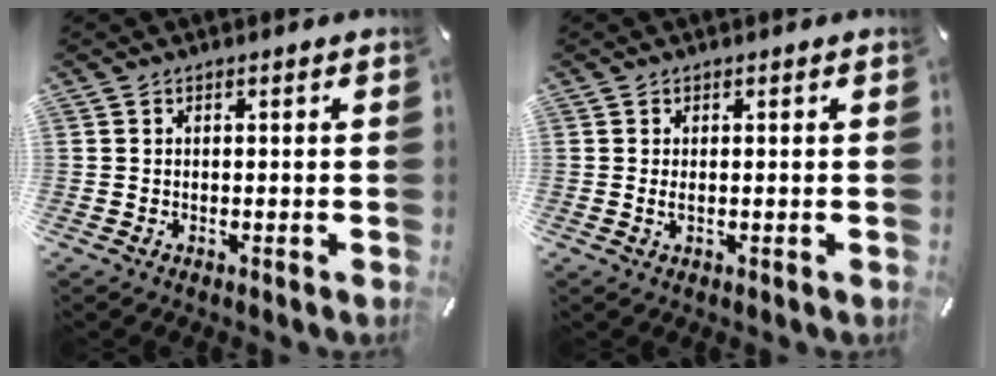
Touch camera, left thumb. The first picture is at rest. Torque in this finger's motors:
{"motor_torque": [0.19, -0.02, 0.11, 0.03, 0.01]}